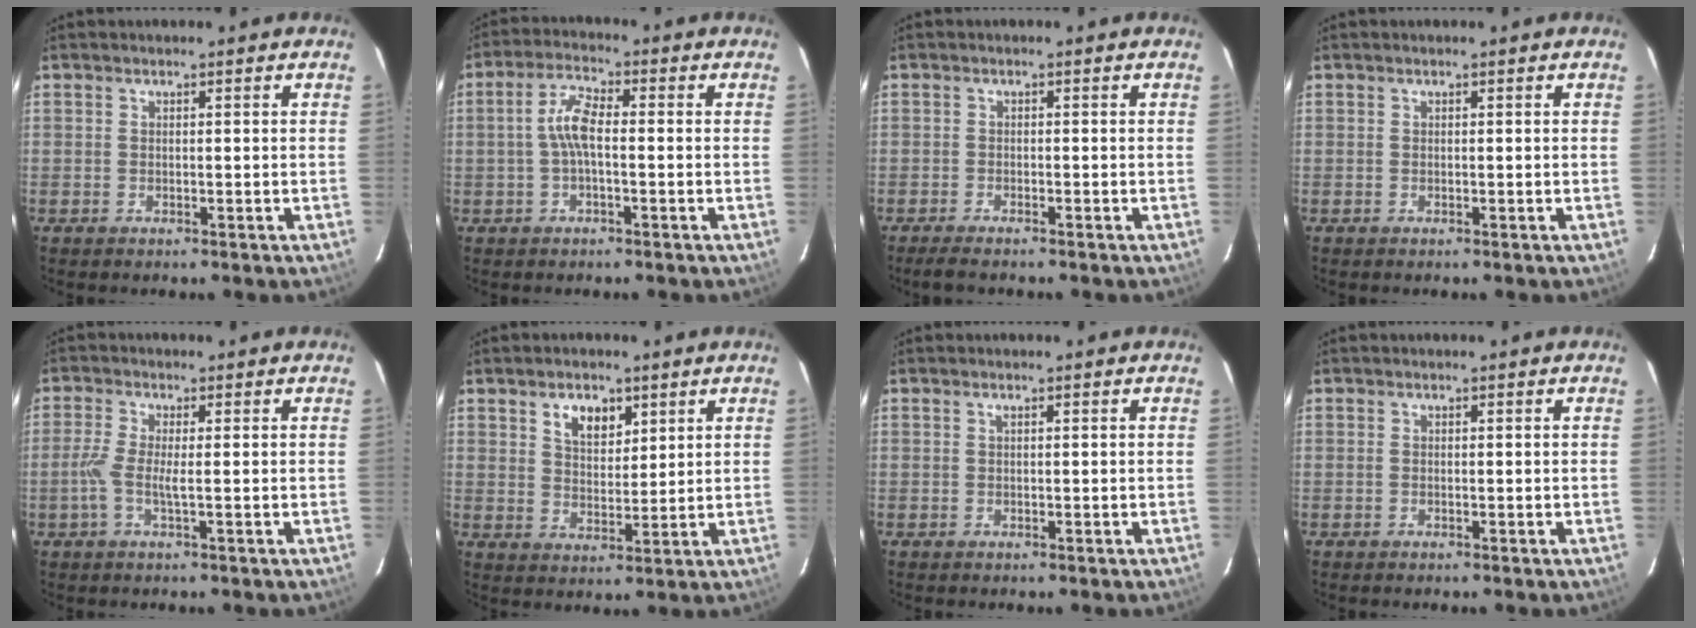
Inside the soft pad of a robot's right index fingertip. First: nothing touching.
{"total": 5.2, "force": [-0.6, 1.6, 4.9], "torque": [-0.105, 0.016, -0.013]}
{"total": 3.2, "force": [-2.8, 0.2, 1.5], "torque": [-0.040, -0.011, -0.049]}
{"total": 0.0}
{"total": 3.8, "force": [-0.8, 0.2, 3.7], "torque": [-0.088, 0.001, -0.020]}
{"total": 5.8, "force": [3.2, 3.4, 3.4], "torque": [-0.054, 0.005, 0.060]}
{"total": 0.0}
{"total": 0.0}